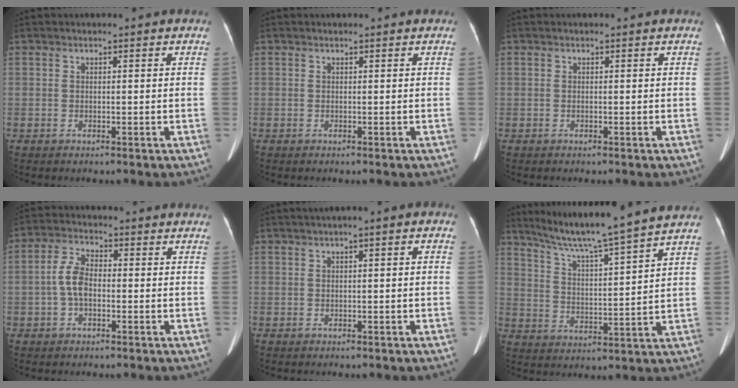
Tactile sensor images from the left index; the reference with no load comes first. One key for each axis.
{"total": 0.0}
{"total": 0.0}
{"total": 5.0, "fx": -0.9, "fy": 2.8, "fz": 4.1, "tx": -0.092, "ty": 0.016, "tz": -0.021}
{"total": 2.3, "fx": 0.4, "fy": 0.4, "fz": 2.2, "tx": -0.026, "ty": 0.009, "tz": 0.002}
{"total": 13.8, "fx": 11.9, "fy": -2.2, "fz": 6.6, "tx": -0.114, "ty": -0.006, "tz": 0.191}